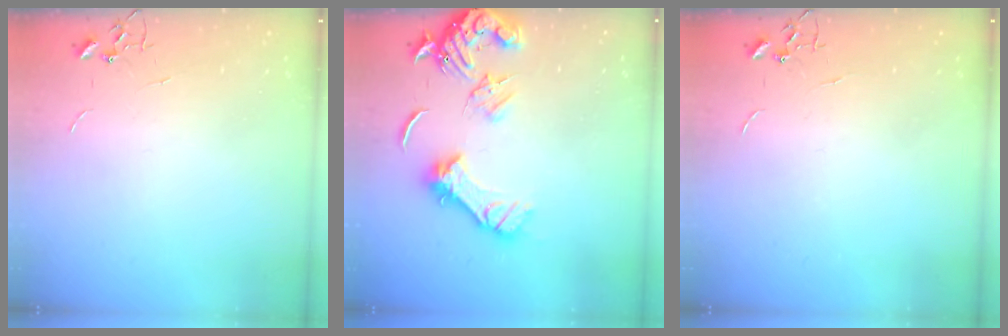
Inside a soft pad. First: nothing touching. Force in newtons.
{"total": 13.9, "press": 13.6, "slide": 2.7}
{"total": 0.0}